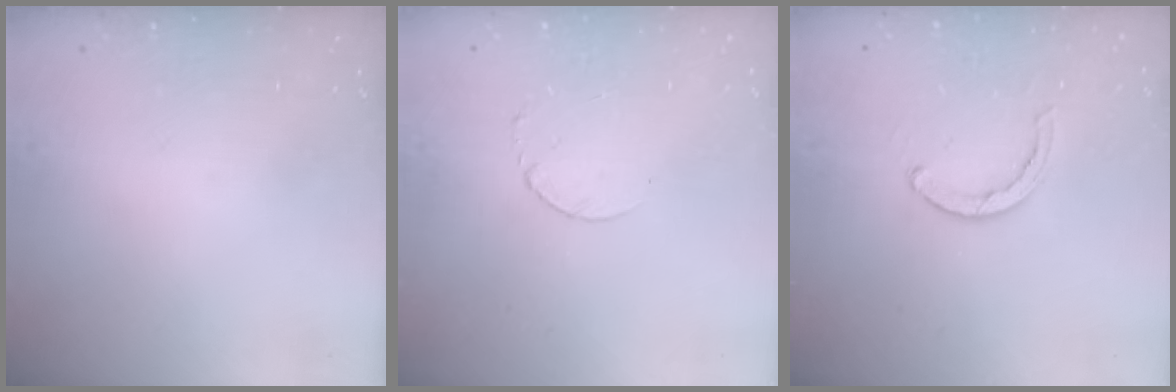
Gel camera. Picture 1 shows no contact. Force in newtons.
{"total": 2.5, "press": 2.5, "slide": 0.3}
{"total": 3.7, "press": 3.7, "slide": 0.7}